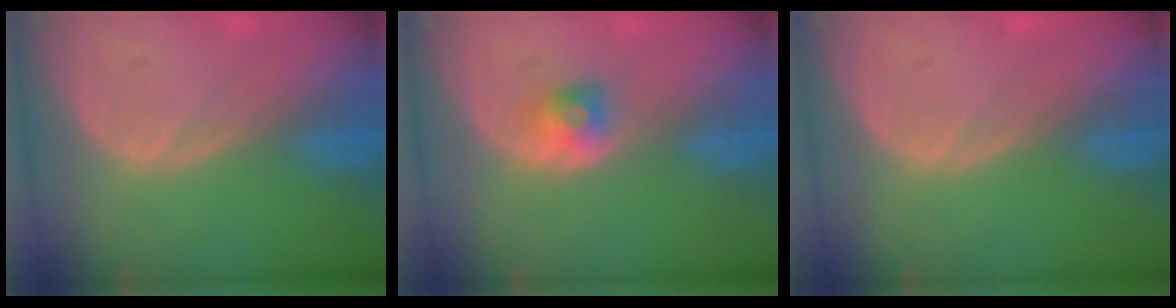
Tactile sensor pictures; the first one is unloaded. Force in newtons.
{"total": 2.4, "press": 2.3, "slide": 0.8}
{"total": 0.0}